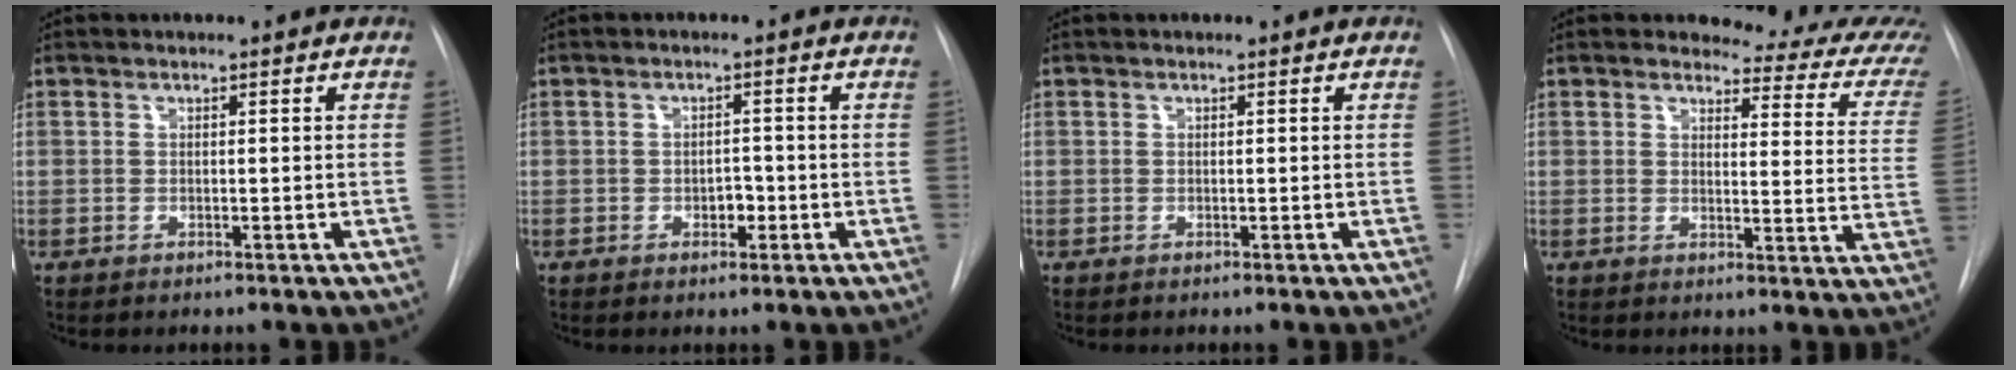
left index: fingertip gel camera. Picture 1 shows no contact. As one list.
[{"total": 2.1, "force": [-0.8, 1.3, 1.4], "torque": [-0.017, 0.005, -0.010]}, {"total": 0.0}, {"total": 10.9, "force": [10.3, 1.8, 2.9], "torque": [-0.014, -0.066, 0.089]}]